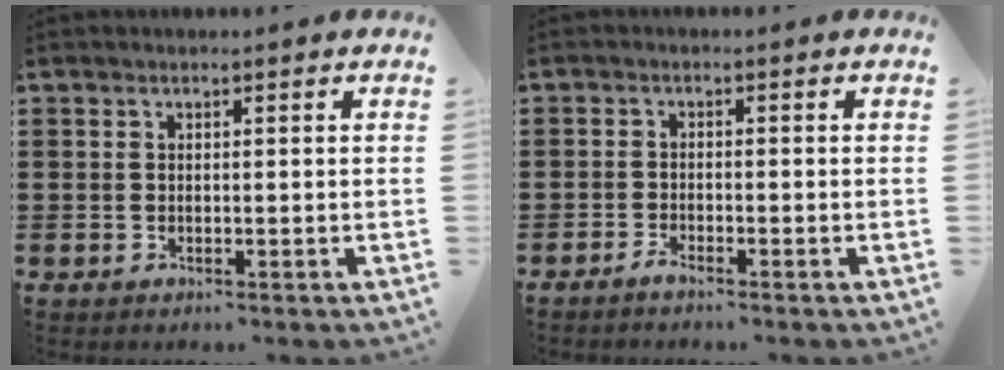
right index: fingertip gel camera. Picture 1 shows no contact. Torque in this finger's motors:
{"motor_torque": [-0.41, 0.41, 0.01, 0.01]}